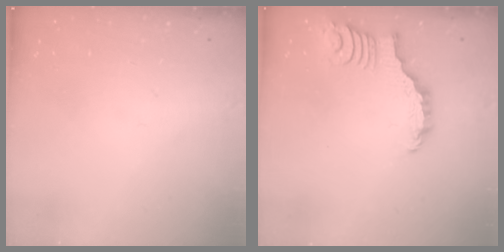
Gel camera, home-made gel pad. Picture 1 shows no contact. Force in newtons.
{"total": 2.9, "press": 2.9, "slide": 0.4}